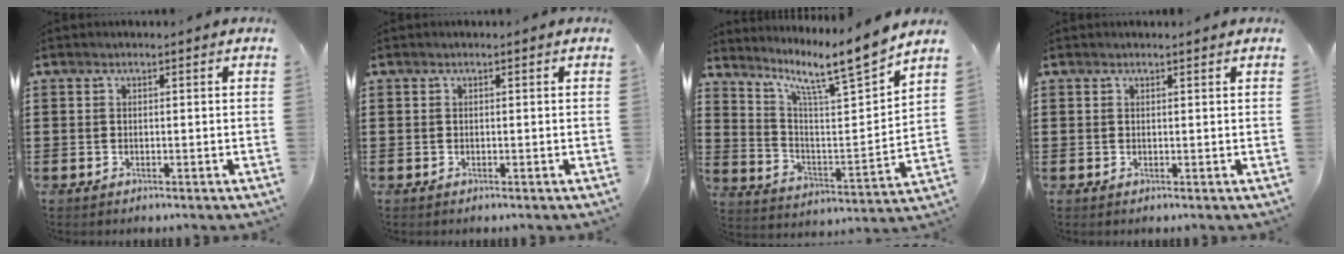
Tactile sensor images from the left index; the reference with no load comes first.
{"total": 0.0}
{"total": 10.1, "force": [8.4, 0.7, 5.6], "torque": [-0.121, -0.065, 0.128]}
{"total": 0.6, "force": [0.5, 0.0, 0.2], "torque": [-0.006, -0.002, 0.011]}